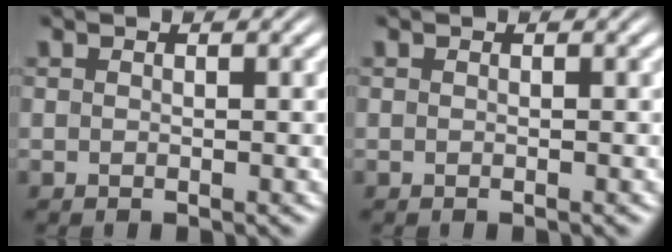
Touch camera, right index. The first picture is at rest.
{"total": 0.0}